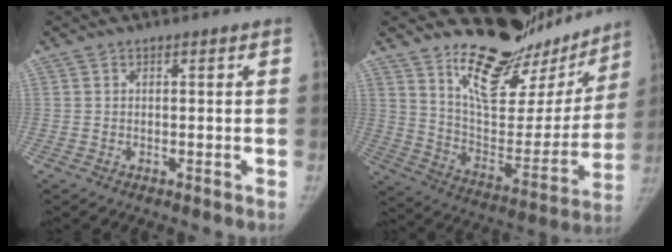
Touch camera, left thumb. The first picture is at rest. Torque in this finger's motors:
{"motor_torque": [0.90, 0.32, 1.39, -1.38, 0.13]}